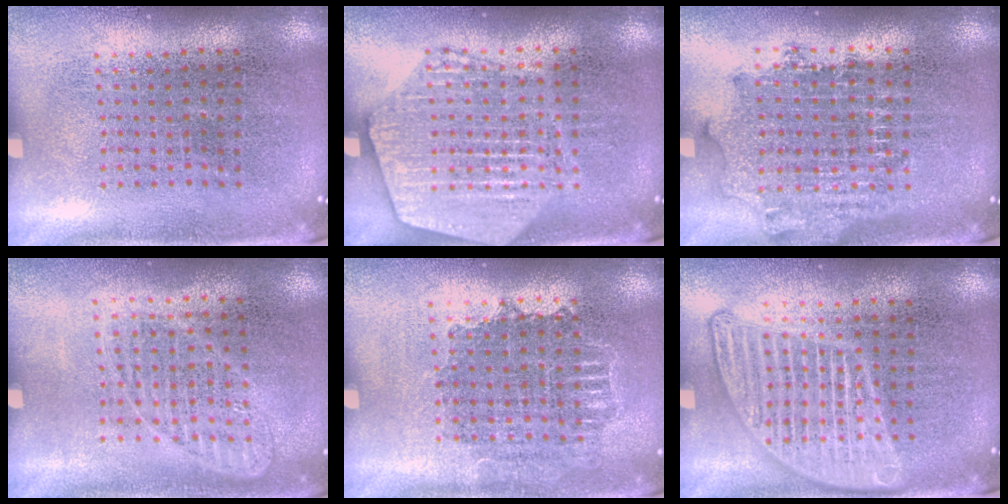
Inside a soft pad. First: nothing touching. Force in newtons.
{"total": 2.0, "press": 2.0, "slide": 0.2}
{"total": 1.8, "press": 1.4, "slide": 1.1}
{"total": 1.1, "press": 1.1, "slide": 0.2}
{"total": 1.1, "press": 1.0, "slide": 0.4}
{"total": 2.8, "press": 2.8, "slide": 0.3}